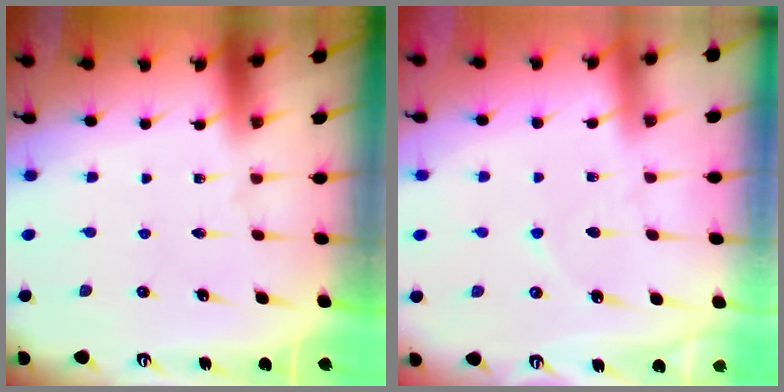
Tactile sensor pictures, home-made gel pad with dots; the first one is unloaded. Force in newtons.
{"total": 3.6, "press": 3.6, "slide": 0.5}